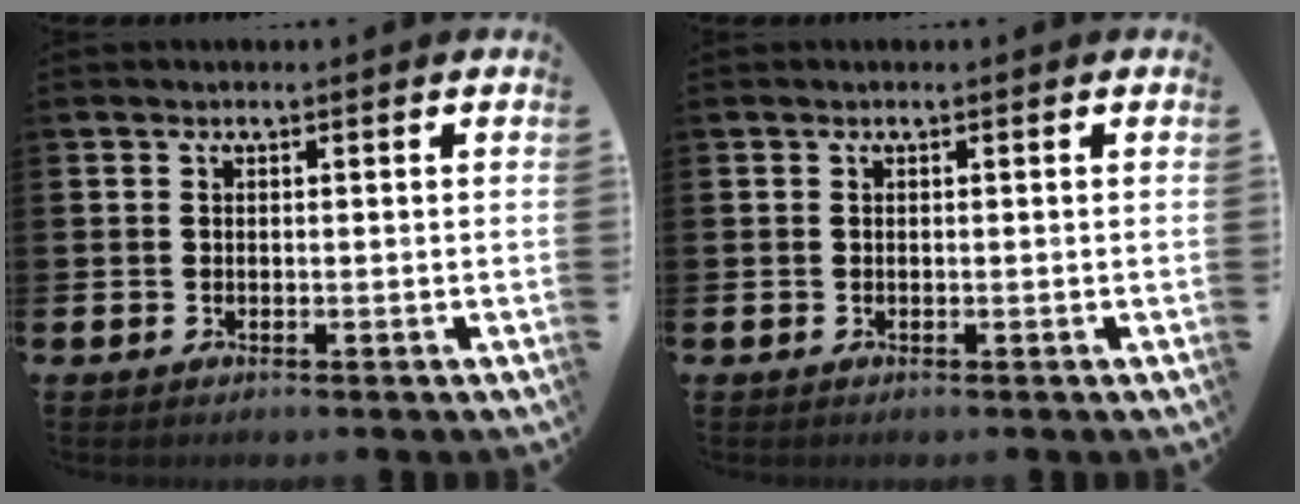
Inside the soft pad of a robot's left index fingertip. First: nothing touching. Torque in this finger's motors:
{"motor_torque": [0.00, 0.00, 0.00, 0.01]}